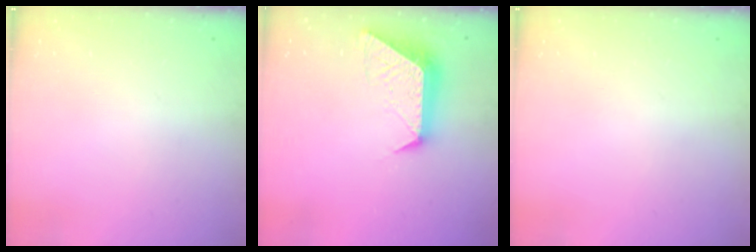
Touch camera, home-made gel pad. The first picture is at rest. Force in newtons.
{"total": 11.5, "press": 11.4, "slide": 1.0}
{"total": 0.0}